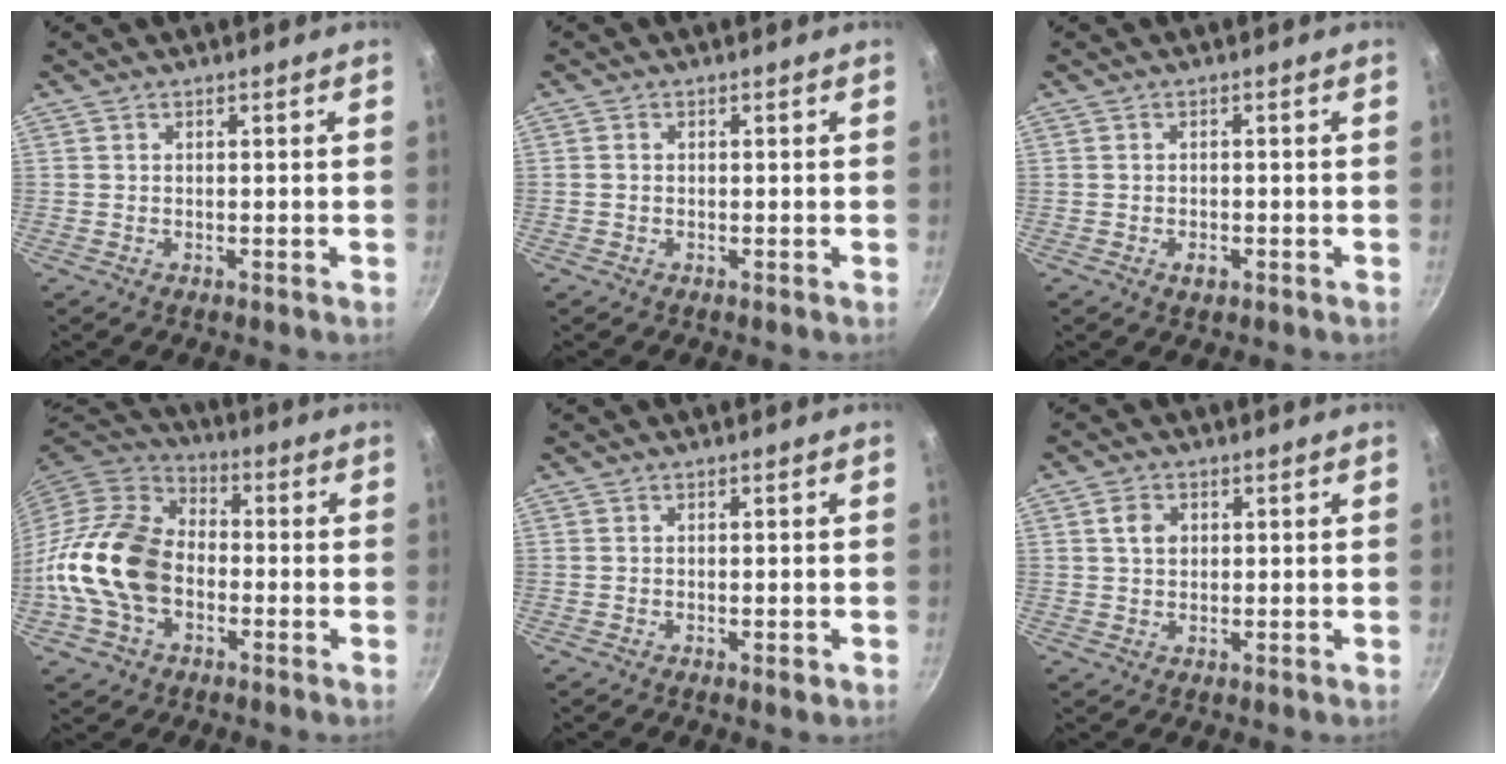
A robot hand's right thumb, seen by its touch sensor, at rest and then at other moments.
{"total": 0.7, "force": [-0.2, 0.6, 0.3], "torque": [-0.006, 0.003, -0.004]}
{"total": 1.4, "force": [-0.7, 0.9, 0.8], "torque": [-0.014, 0.005, -0.012]}
{"total": 17.0, "force": [-3.3, 12.1, 11.5], "torque": [-0.191, 0.034, -0.079]}
{"total": 1.4, "force": [-0.5, 0.5, 1.2], "torque": [-0.024, 0.001, -0.008]}
{"total": 3.1, "force": [0.7, 2.4, 1.8], "torque": [-0.020, 0.001, 0.011]}